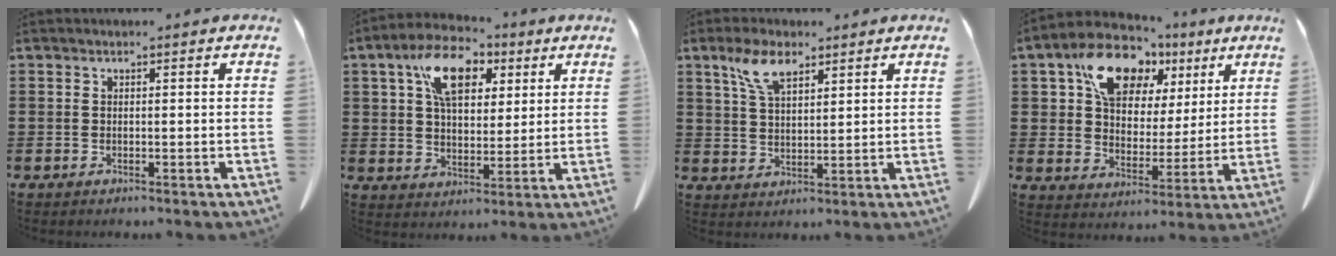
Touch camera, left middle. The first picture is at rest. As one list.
[{"total": 10.7, "force": [5.2, 6.2, 7.0], "torque": [-0.134, 0.006, 0.091]}, {"total": 6.8, "force": [4.1, 2.8, 4.6], "torque": [-0.102, 0.009, 0.075]}, {"total": 13.6, "force": [7.9, 8.3, 7.3], "torque": [-0.147, -0.012, 0.146]}]